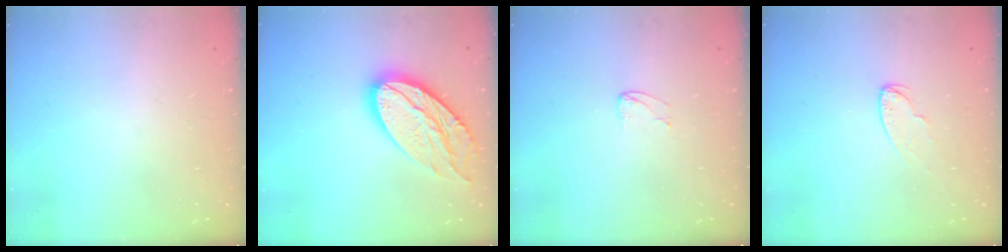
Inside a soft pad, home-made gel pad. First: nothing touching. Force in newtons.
{"total": 18.8, "press": 18.7, "slide": 1.3}
{"total": 2.9, "press": 2.9, "slide": 0.2}
{"total": 4.8, "press": 4.8, "slide": 0.5}